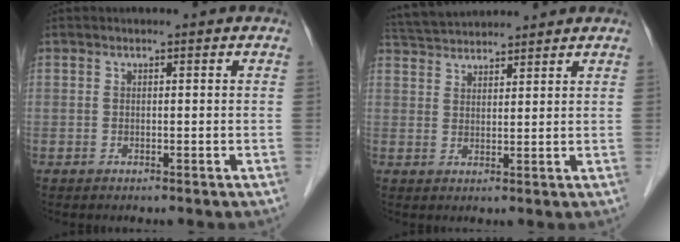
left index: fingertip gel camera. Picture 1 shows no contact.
{"total": 8.3, "force": [8.0, 0.9, 2.0], "torque": [-0.045, 0.038, 0.137]}